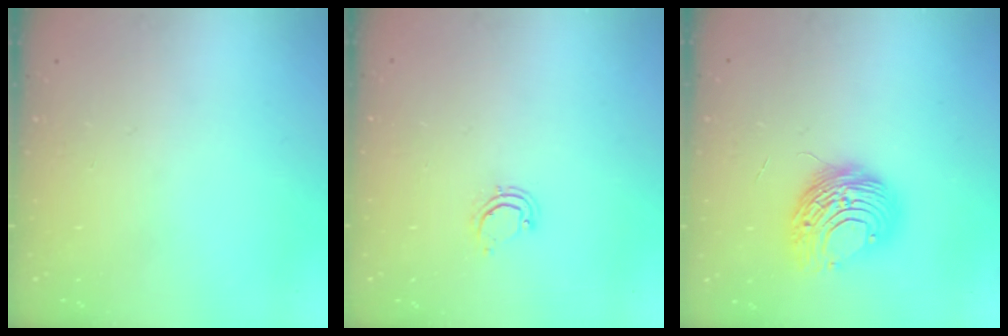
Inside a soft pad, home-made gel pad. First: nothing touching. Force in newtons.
{"total": 4.6, "press": 4.6, "slide": 0.3}
{"total": 10.6, "press": 10.5, "slide": 1.5}